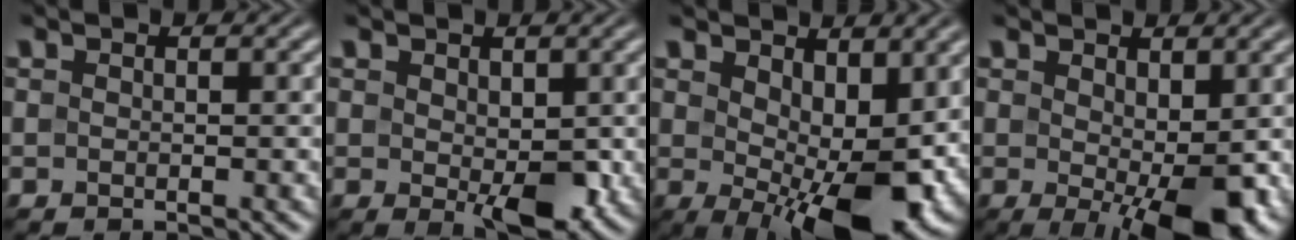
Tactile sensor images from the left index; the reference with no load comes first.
{"total": 4.3, "force": [-0.1, 2.2, 3.7], "torque": [-0.056, -0.009, 0.005]}
{"total": 11.0, "force": [0.4, 5.3, 9.6], "torque": [-0.145, -0.017, 0.016]}
{"total": 6.9, "force": [-0.7, 2.7, 6.3], "torque": [-0.103, -0.014, -0.002]}